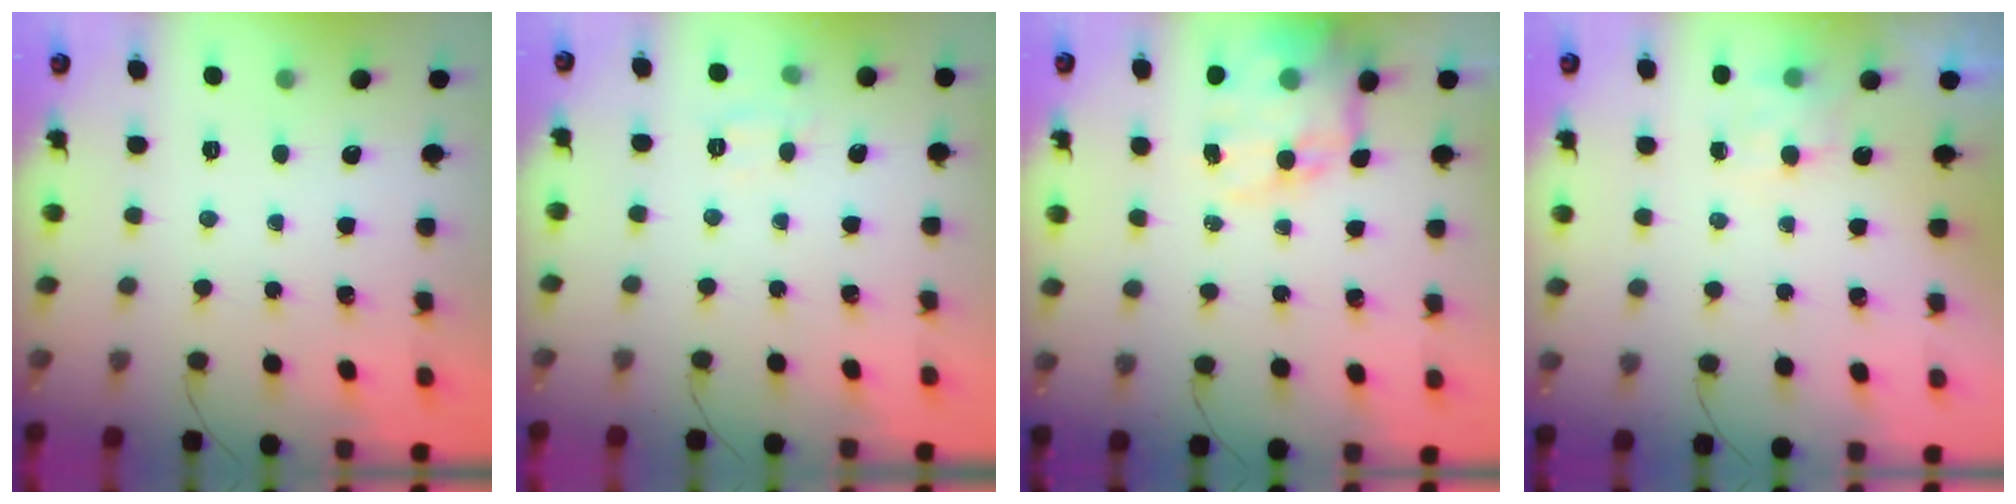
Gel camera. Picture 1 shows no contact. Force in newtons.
{"total": 6.6, "press": 6.3, "slide": 1.6}
{"total": 15.9, "press": 15.4, "slide": 4.0}
{"total": 5.3, "press": 5.2, "slide": 1.1}